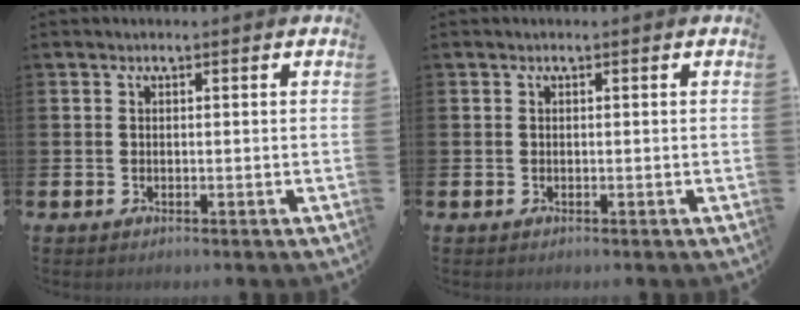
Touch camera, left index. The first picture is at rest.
{"total": 0.0}